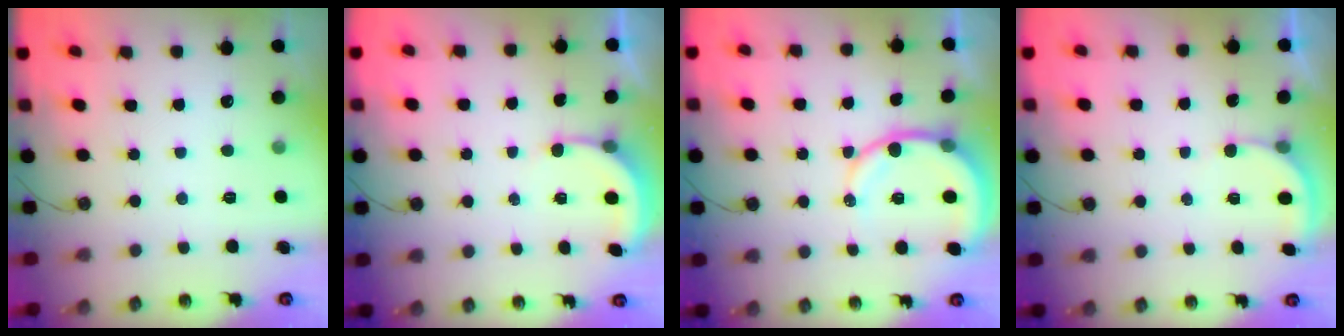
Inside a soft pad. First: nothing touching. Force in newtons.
{"total": 2.5, "press": 2.5, "slide": 0.4}
{"total": 9.6, "press": 9.5, "slide": 1.1}
{"total": 2.7, "press": 2.7, "slide": 0.5}